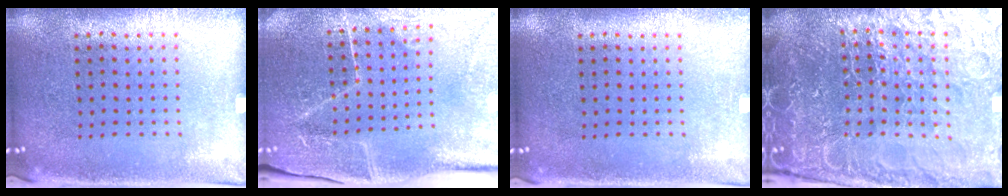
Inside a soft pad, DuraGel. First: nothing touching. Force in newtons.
{"total": 3.8, "press": 3.8, "slide": 0.5}
{"total": 0.7, "press": 0.7, "slide": 0.0}
{"total": 6.2, "press": 5.5, "slide": 2.9}